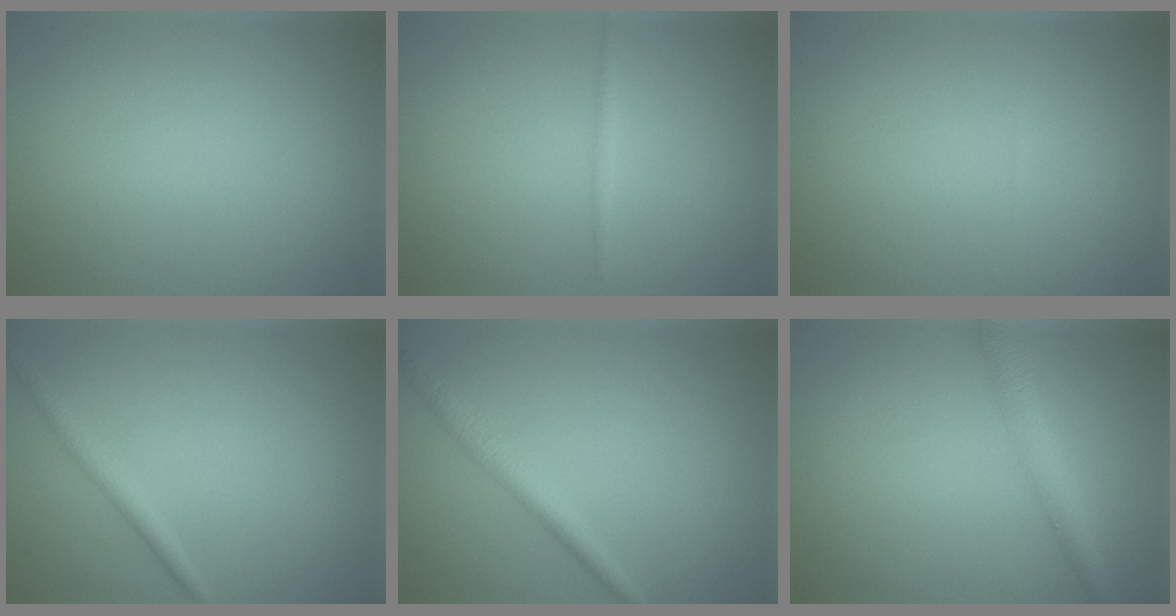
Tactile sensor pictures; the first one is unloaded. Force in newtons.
{"total": 0.7, "press": 0.7, "slide": 0.0}
{"total": 0.0}
{"total": 1.5, "press": 1.5, "slide": 0.1}
{"total": 2.2, "press": 2.2, "slide": 0.1}
{"total": 3.3, "press": 3.3, "slide": 0.1}